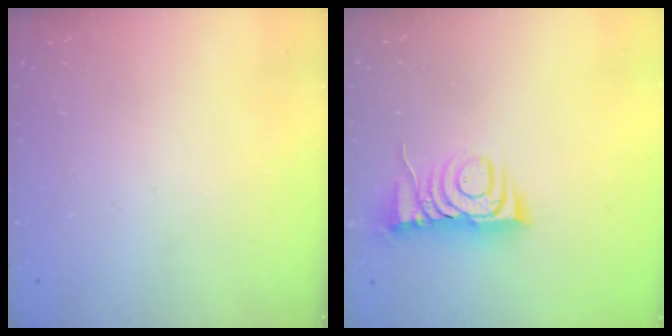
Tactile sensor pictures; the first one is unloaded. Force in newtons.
{"total": 8.3, "press": 8.3, "slide": 0.5}